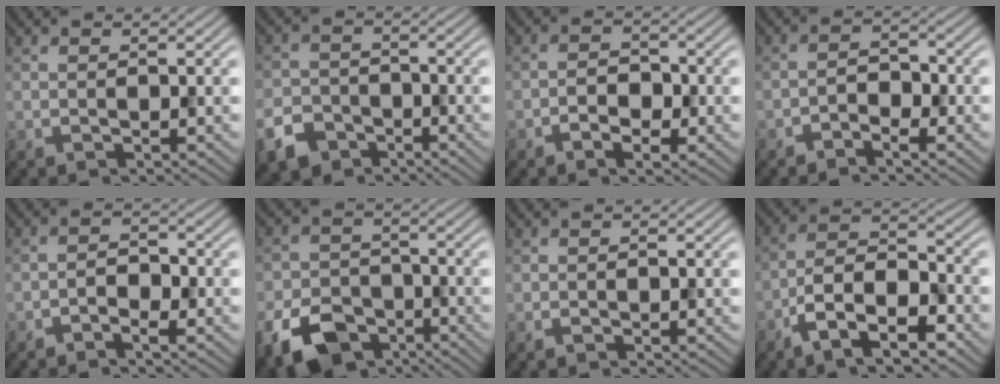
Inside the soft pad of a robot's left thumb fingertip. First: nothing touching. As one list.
[{"total": 6.1, "force": [-4.0, 4.1, 2.2], "torque": [-0.057, -0.008, -0.084]}, {"total": 3.2, "force": [-1.6, 1.9, 2.0], "torque": [-0.032, 0.005, -0.032]}, {"total": 2.4, "force": [-1.7, 1.1, 1.3], "torque": [-0.020, 0.008, -0.039]}, {"total": 2.3, "force": [-1.5, 1.0, 1.5], "torque": [-0.023, 0.007, -0.033]}, {"total": 9.8, "force": [-5.7, 6.3, 4.9], "torque": [-0.117, -0.021, -0.111]}, {"total": 0.6, "force": [-0.3, 0.4, 0.3], "torque": [-0.009, -0.001, -0.006]}, {"total": 8.5, "force": [-5.3, 3.1, 5.9], "torque": [-0.104, 0.008, -0.113]}]